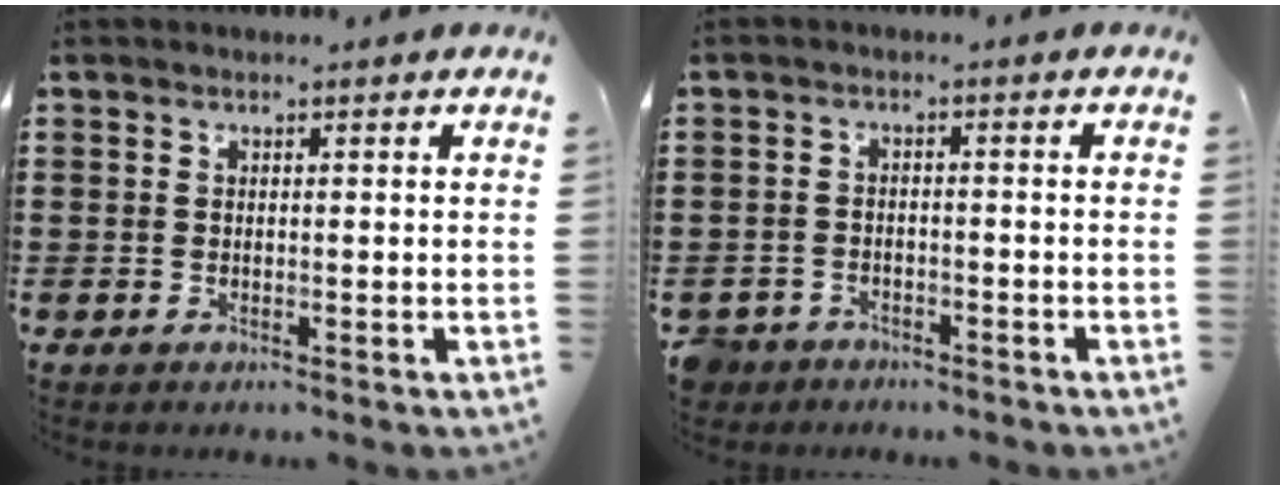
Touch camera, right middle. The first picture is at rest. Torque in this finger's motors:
{"motor_torque": [0.32, 0.43, -0.08, -0.01]}